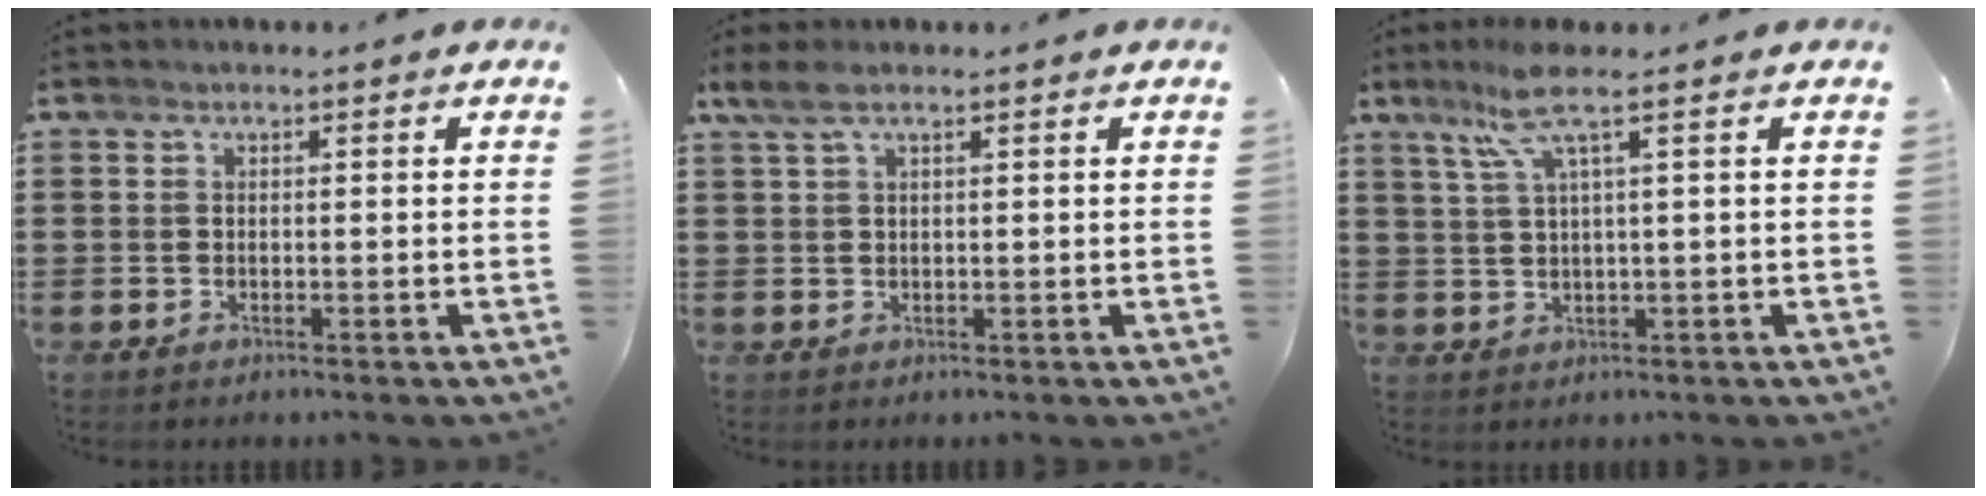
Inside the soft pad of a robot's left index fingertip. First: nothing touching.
{"total": 2.6, "force": [1.3, 0.7, 2.1], "torque": [-0.052, 0.000, 0.022]}
{"total": 5.9, "force": [2.9, 0.0, 5.1], "torque": [-0.121, -0.004, 0.046]}